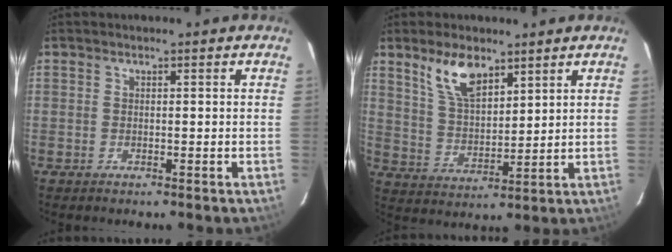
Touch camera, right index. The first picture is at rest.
{"total": 9.1, "force": [5.8, 4.0, 5.6], "torque": [-0.104, 0.007, 0.121]}